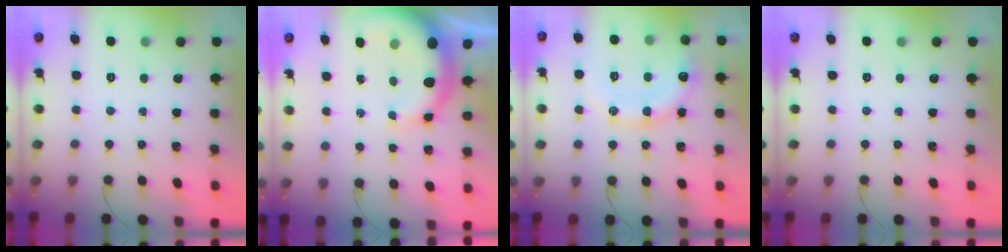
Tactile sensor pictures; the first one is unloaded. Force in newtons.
{"total": 11.2, "press": 11.0, "slide": 2.0}
{"total": 15.3, "press": 15.1, "slide": 2.3}
{"total": 0.0}